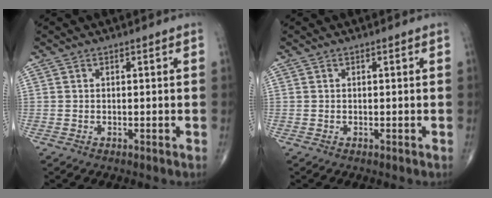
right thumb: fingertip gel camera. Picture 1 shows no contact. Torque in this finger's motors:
{"motor_torque": [-0.12, 0.12, -0.08, 0.09, 0.00]}